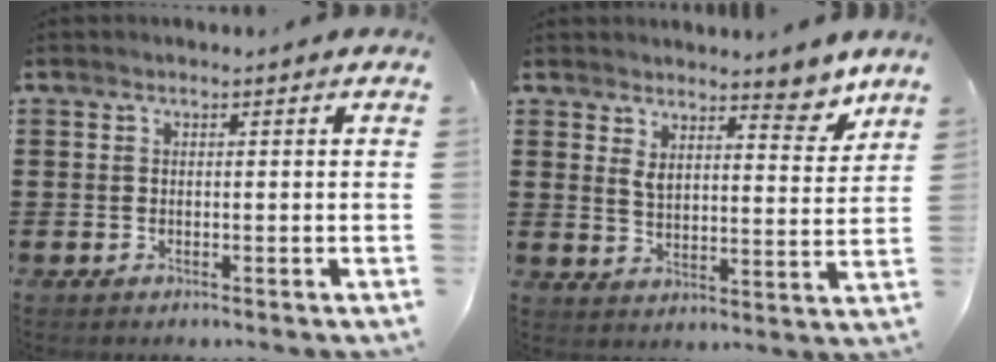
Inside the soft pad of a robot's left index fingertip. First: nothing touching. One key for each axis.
{"total": 6.0, "fx": 5.0, "fy": 1.8, "fz": 2.8, "tx": -0.050, "ty": -0.025, "tz": 0.082}